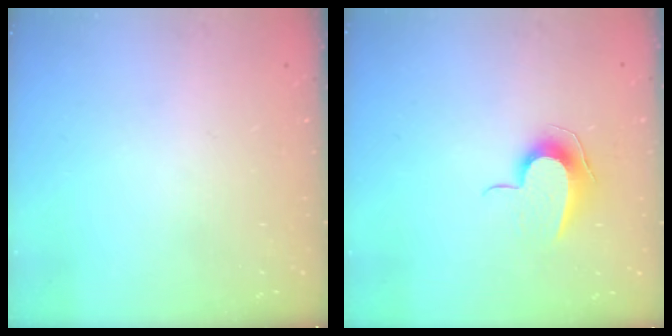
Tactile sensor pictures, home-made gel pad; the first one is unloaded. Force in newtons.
{"total": 9.9, "press": 9.9, "slide": 0.3}